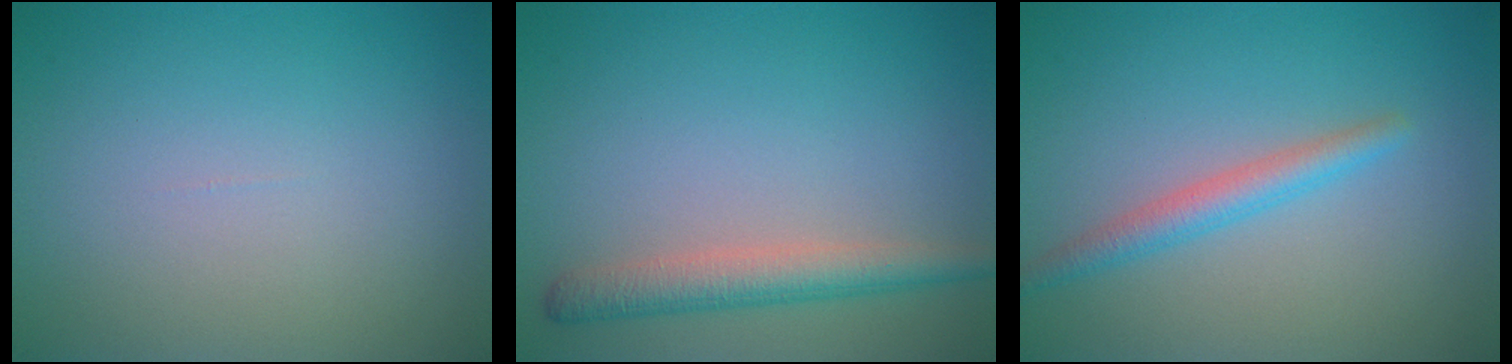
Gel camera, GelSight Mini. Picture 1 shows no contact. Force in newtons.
{"total": 3.4, "press": 3.4, "slide": 0.1}
{"total": 2.4, "press": 2.4, "slide": 0.0}